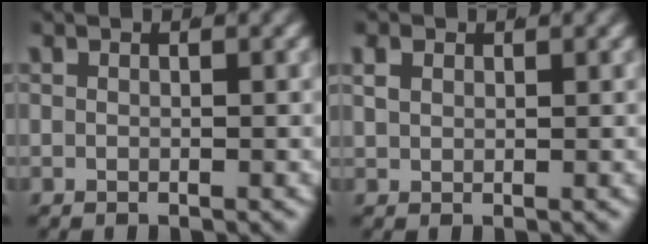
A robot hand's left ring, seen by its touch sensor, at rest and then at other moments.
{"total": 1.2, "force": [0.7, 0.7, 0.7], "torque": [-0.016, -0.006, 0.023]}